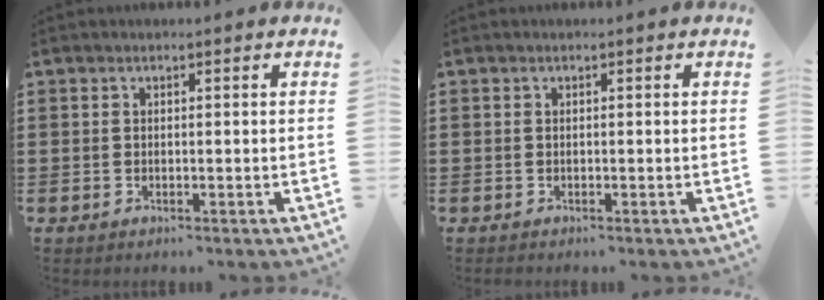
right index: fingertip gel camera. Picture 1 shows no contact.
{"total": 0.0}